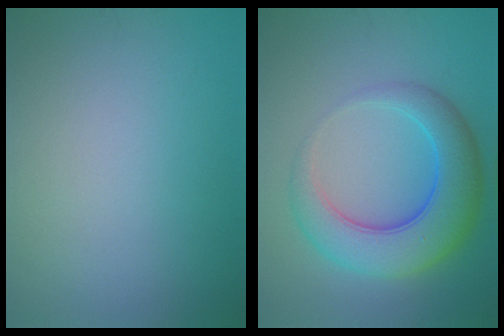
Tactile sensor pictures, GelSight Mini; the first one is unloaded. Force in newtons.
{"total": 7.3, "press": 7.3, "slide": 0.1}